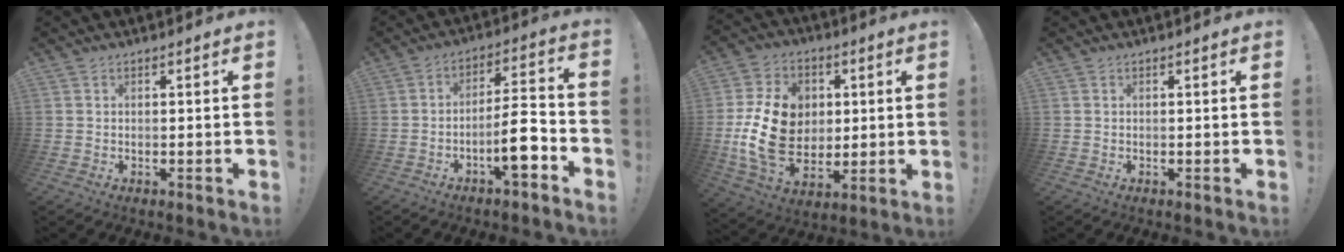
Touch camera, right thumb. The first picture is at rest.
{"total": 11.7, "force": [-5.0, 2.9, 10.2], "torque": [-0.148, 0.020, -0.087]}
{"total": 20.8, "force": [0.8, 15.8, 13.5], "torque": [-0.243, 0.001, 0.026]}
{"total": 0.0}